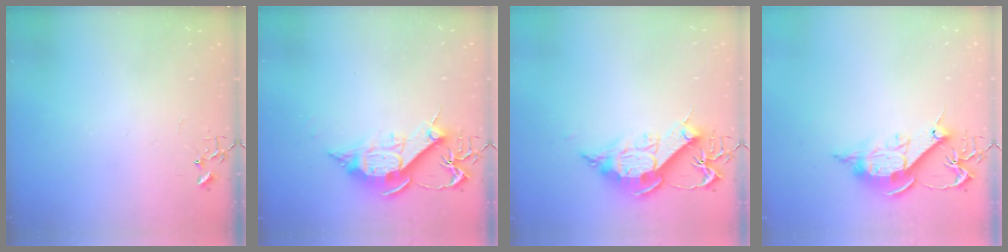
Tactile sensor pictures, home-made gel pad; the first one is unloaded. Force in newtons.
{"total": 11.9, "press": 11.9, "slide": 0.7}
{"total": 13.0, "press": 13.0, "slide": 1.1}
{"total": 12.5, "press": 12.5, "slide": 0.2}